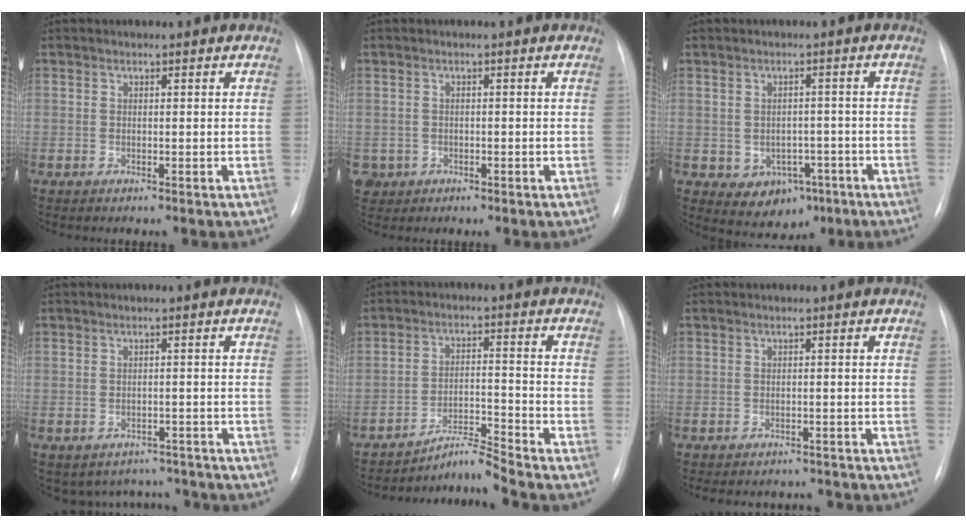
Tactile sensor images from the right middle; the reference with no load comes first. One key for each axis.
{"total": 3.0, "fx": -1.2, "fy": 2.8, "fz": 0.1, "tx": 0.000, "ty": 0.007, "tz": -0.019}
{"total": 6.4, "fx": -2.8, "fy": 4.9, "fz": 3.0, "tx": -0.040, "ty": 0.011, "tz": -0.027}
{"total": 6.7, "fx": -5.7, "fy": 3.4, "fz": 0.2, "tx": 0.009, "ty": 0.021, "tz": -0.066}
{"total": 5.2, "fx": -4.9, "fy": -1.7, "fz": 0.1, "tx": -0.011, "ty": -0.004, "tz": -0.083}
{"total": 6.6, "fx": -5.9, "fy": 2.7, "fz": 0.7, "tx": -0.003, "ty": 0.011, "tz": -0.065}